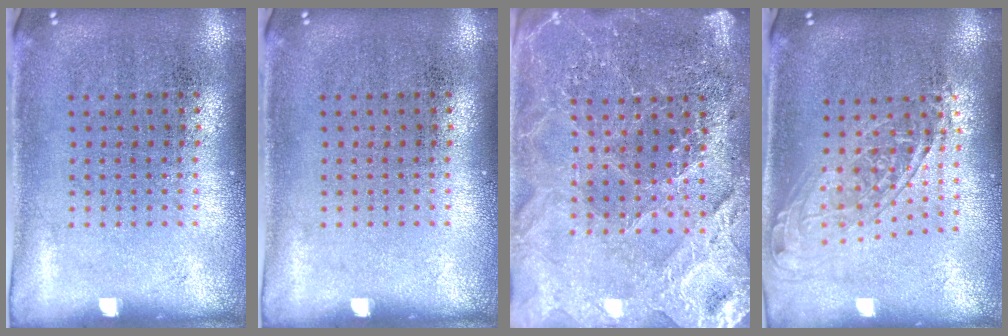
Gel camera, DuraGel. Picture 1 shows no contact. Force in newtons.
{"total": 0.0}
{"total": 4.0, "press": 3.8, "slide": 1.3}
{"total": 1.5, "press": 1.3, "slide": 0.8}